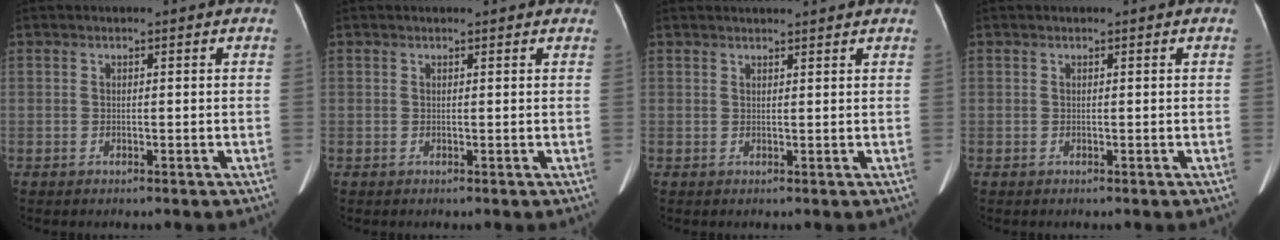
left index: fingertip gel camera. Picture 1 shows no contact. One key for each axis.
{"total": 2.4, "fx": 2.0, "fy": 1.0, "fz": 0.8, "tx": -0.012, "ty": 0.015, "tz": 0.014}
{"total": 4.6, "fx": 4.4, "fy": 0.2, "fz": 1.5, "tx": -0.020, "ty": 0.025, "tz": 0.053}
{"total": 0.0}